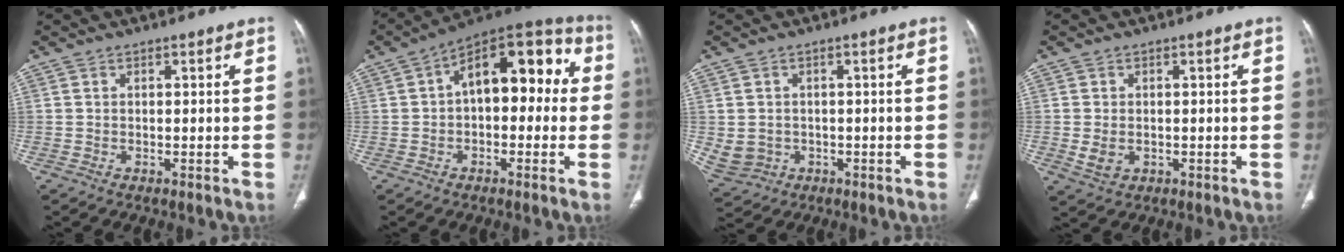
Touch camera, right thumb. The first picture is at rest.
{"total": 16.0, "force": [1.7, 8.9, 13.2], "torque": [-0.144, 0.051, 0.012]}
{"total": 6.2, "force": [-0.8, 5.7, 2.5], "torque": [-0.059, 0.007, 0.006]}
{"total": 3.3, "force": [-0.4, 2.5, 2.1], "torque": [-0.040, -0.003, 0.001]}